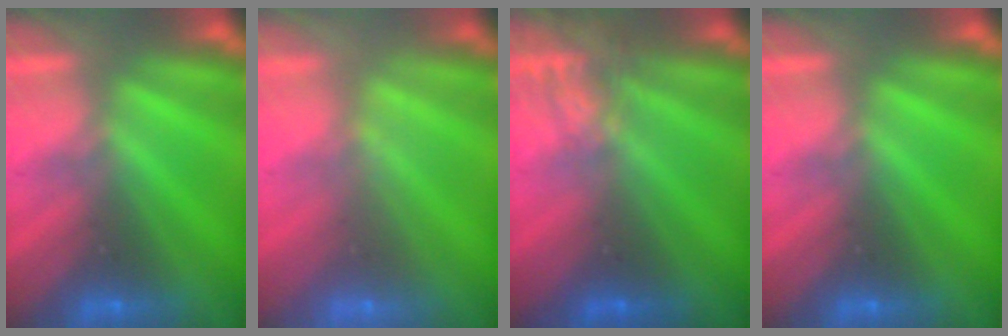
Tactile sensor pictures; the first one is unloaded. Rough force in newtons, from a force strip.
{"total": 1.9}
{"total": 3.6}
{"total": 0.0}